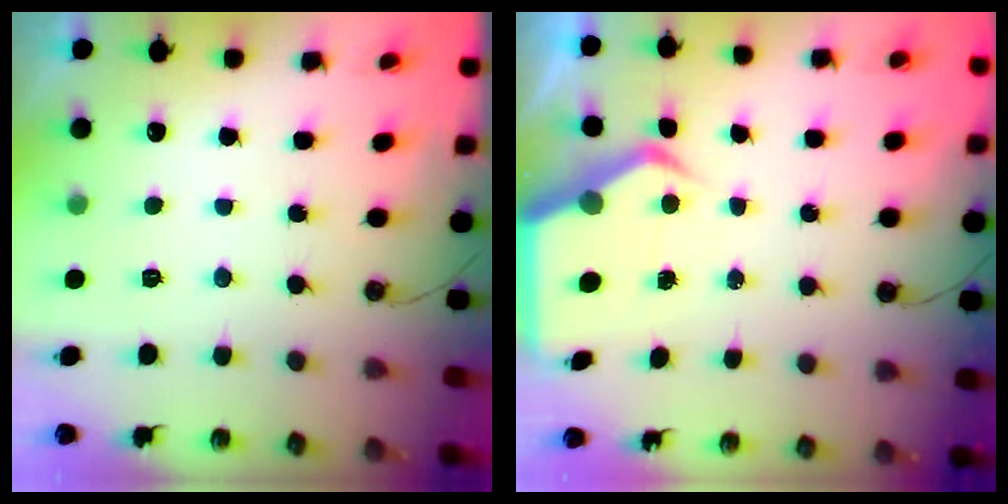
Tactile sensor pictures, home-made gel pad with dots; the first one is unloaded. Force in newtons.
{"total": 4.8, "press": 4.8, "slide": 0.3}